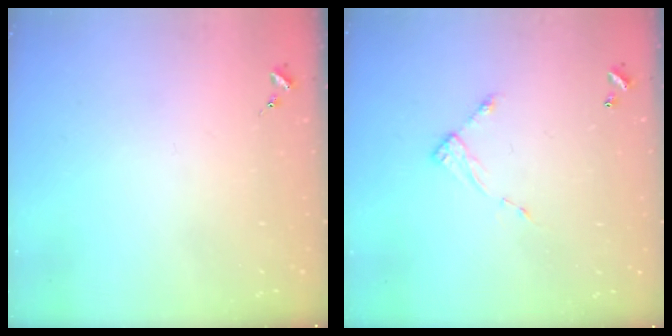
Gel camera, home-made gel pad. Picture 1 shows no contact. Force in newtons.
{"total": 6.0, "press": 6.0, "slide": 0.4}